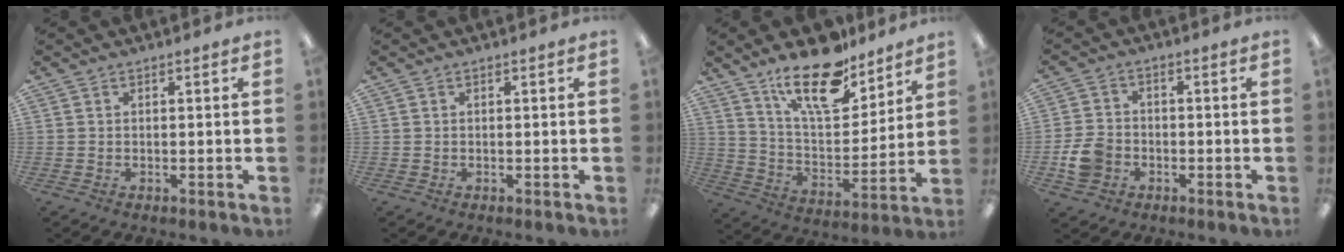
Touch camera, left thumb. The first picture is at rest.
{"total": 0.0}
{"total": 19.3, "force": [14.1, 7.5, 10.7], "torque": [-0.181, -0.082, 0.241]}
{"total": 6.6, "force": [-2.4, 5.2, 3.3], "torque": [-0.073, 0.014, -0.042]}